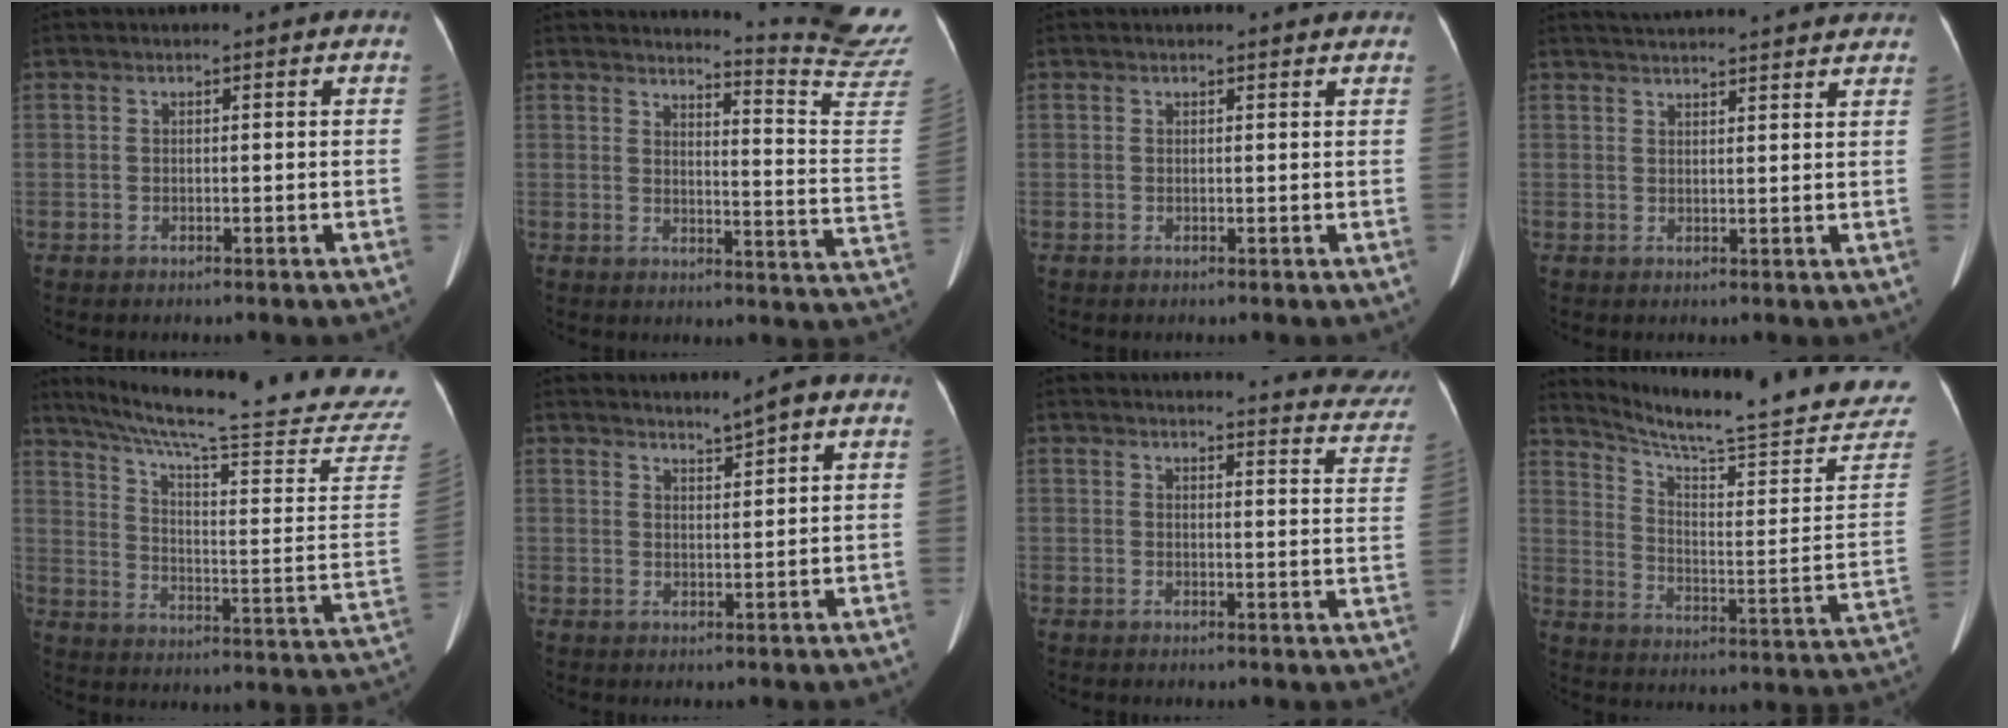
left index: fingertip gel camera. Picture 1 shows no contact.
{"total": 14.1, "force": [13.5, -3.1, 2.3], "torque": [-0.040, -0.148, 0.146]}
{"total": 1.2, "force": [1.2, 0.1, 0.1], "torque": [-0.010, -0.007, 0.009]}
{"total": 14.1, "force": [13.3, 0.7, 4.6], "torque": [-0.072, 0.019, 0.170]}
{"total": 27.7, "force": [24.0, -0.5, 13.8], "torque": [-0.224, -0.119, 0.308]}
{"total": 2.3, "force": [1.9, -0.5, 1.1], "torque": [-0.028, -0.005, 0.038]}
{"total": 13.1, "force": [12.8, 1.2, 2.1], "torque": [0.003, -0.081, 0.110]}
{"total": 25.1, "force": [23.2, 0.1, 9.6], "torque": [-0.157, -0.127, 0.295]}